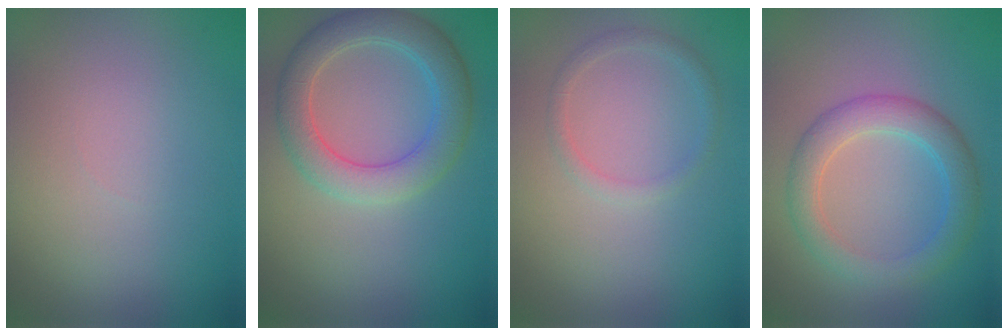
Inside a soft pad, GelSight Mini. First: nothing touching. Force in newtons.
{"total": 4.9, "press": 4.9, "slide": 0.4}
{"total": 1.2, "press": 1.2, "slide": 0.0}
{"total": 3.9, "press": 3.9, "slide": 0.1}